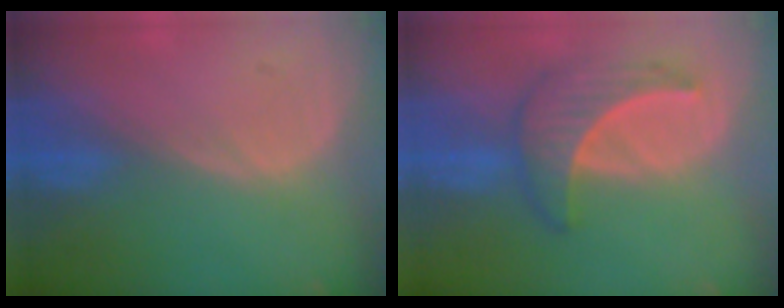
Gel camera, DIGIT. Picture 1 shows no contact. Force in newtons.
{"total": 6.4, "press": 6.2, "slide": 1.7}